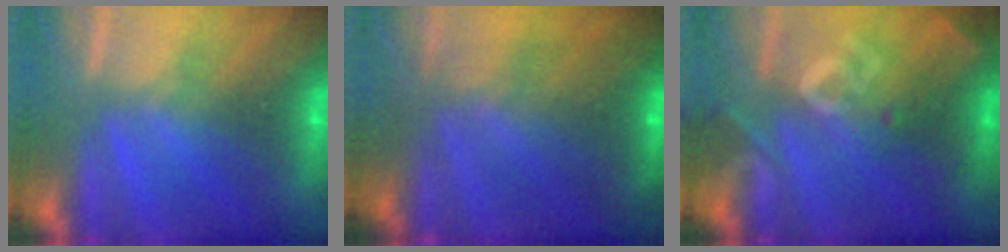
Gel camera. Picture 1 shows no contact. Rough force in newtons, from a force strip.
{"total": 7.1}
{"total": 2.5}